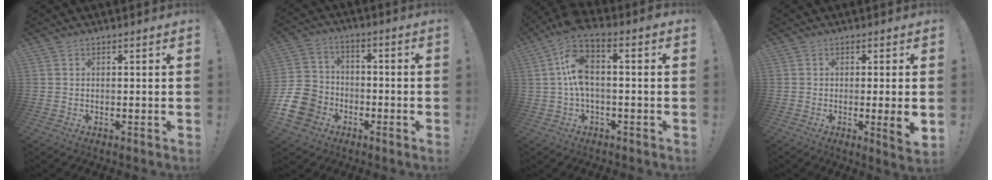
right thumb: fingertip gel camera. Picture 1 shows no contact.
{"total": 13.7, "force": [-5.9, 11.1, 5.4], "torque": [-0.113, 0.046, -0.104]}
{"total": 9.3, "force": [0.4, 3.4, 8.7], "torque": [-0.166, 0.000, 0.011]}
{"total": 5.5, "force": [-1.0, -0.2, 5.4], "torque": [-0.074, -0.013, -0.015]}